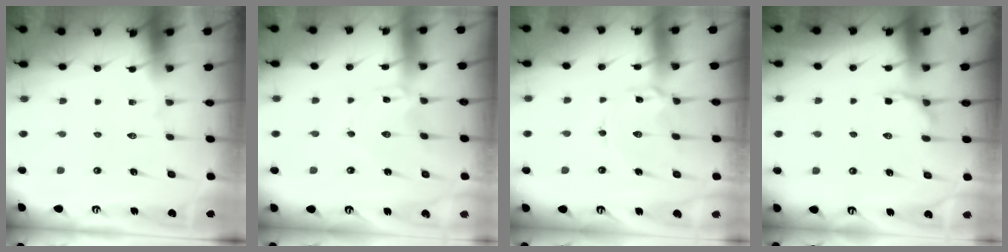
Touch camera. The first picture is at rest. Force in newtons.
{"total": 0.7, "press": 0.7, "slide": 0.0}
{"total": 2.6, "press": 2.6, "slide": 0.3}
{"total": 4.7, "press": 4.4, "slide": 1.6}